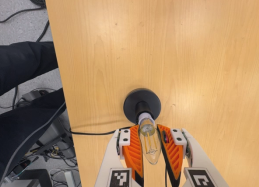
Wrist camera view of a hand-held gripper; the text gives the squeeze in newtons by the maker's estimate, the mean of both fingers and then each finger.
{"total": 20.0, "left": 19.4, "right": 20.6}